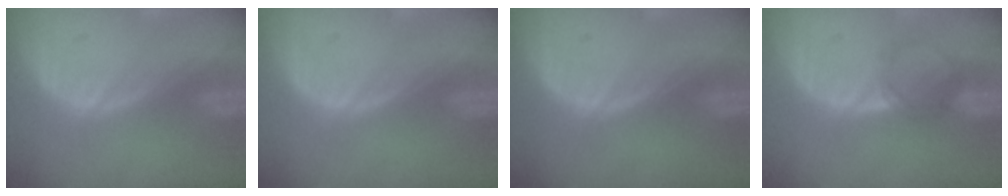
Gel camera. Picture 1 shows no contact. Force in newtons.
{"total": 0.0}
{"total": 0.0}
{"total": 3.1, "press": 2.7, "slide": 1.5}